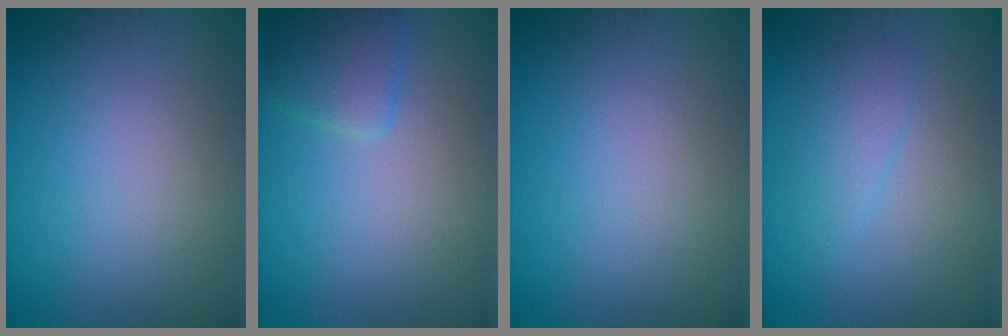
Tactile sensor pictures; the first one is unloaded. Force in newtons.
{"total": 2.2, "press": 2.2, "slide": 0.1}
{"total": 0.0}
{"total": 2.0, "press": 2.0, "slide": 0.1}